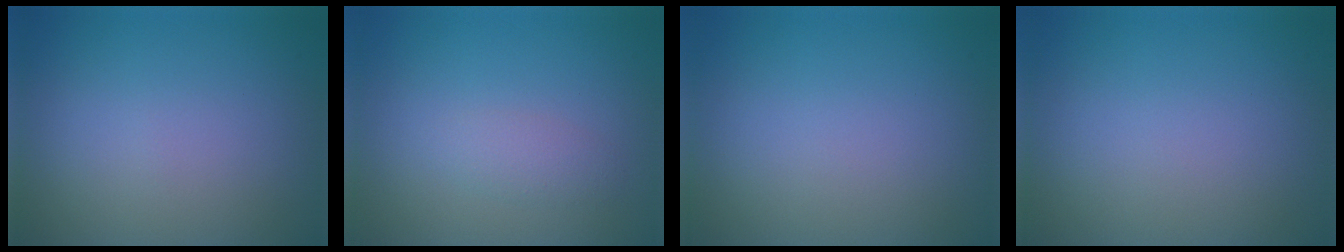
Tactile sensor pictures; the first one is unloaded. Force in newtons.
{"total": 1.4, "press": 1.4, "slide": 0.1}
{"total": 0.0}
{"total": 0.0}